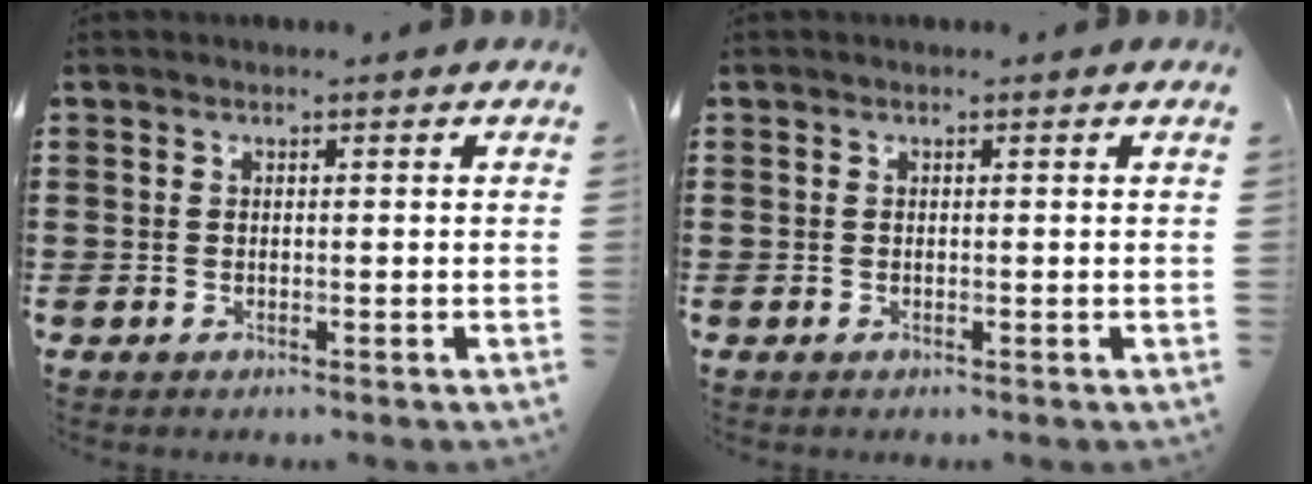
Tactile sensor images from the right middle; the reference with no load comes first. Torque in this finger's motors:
{"motor_torque": [-0.22, -0.09, 0.02, -0.01]}